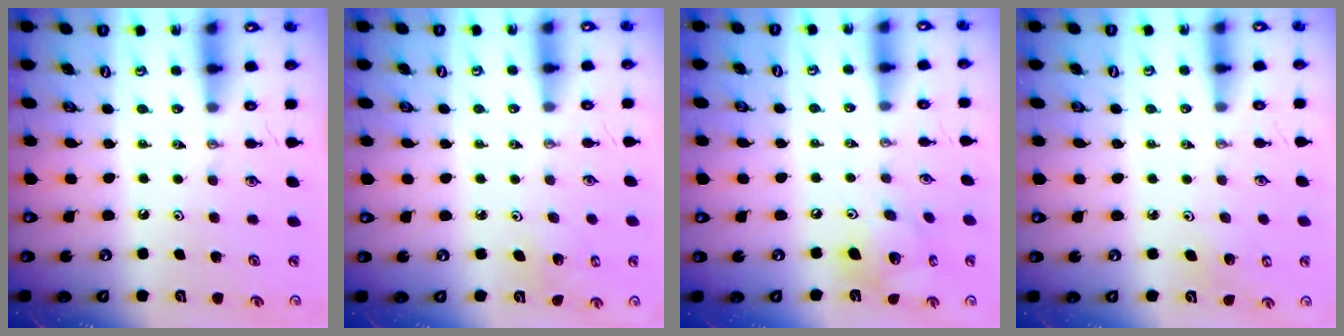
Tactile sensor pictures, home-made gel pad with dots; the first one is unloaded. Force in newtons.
{"total": 2.0, "press": 2.0, "slide": 0.2}
{"total": 15.4, "press": 15.2, "slide": 2.8}
{"total": 2.7, "press": 2.7, "slide": 0.5}